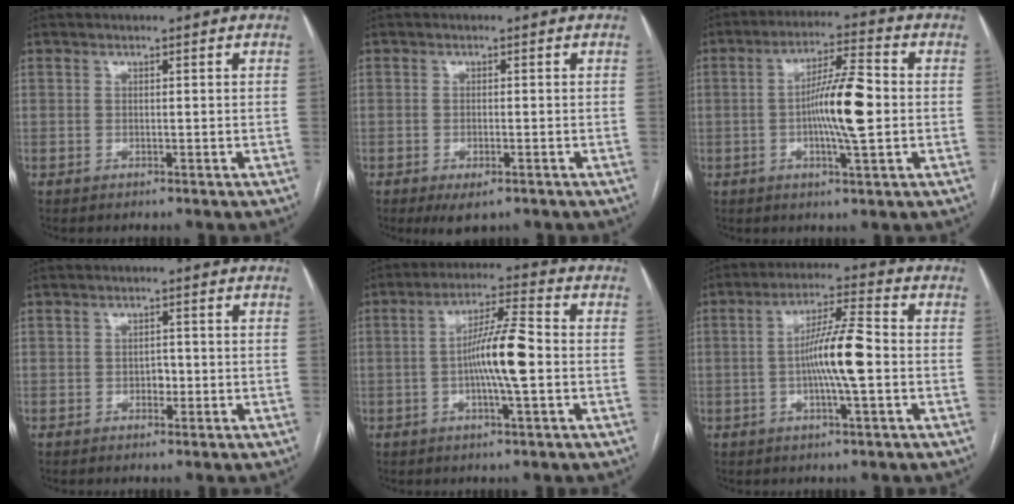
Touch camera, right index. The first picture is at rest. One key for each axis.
{"total": 3.5, "fx": -2.1, "fy": 1.2, "fz": 2.5, "tx": -0.040, "ty": -0.005, "tz": -0.025}
{"total": 10.0, "fx": -0.8, "fy": 0.9, "fz": 10.0, "tx": -0.175, "ty": 0.007, "tz": -0.019}
{"total": 1.5, "fx": -0.4, "fy": 1.0, "fz": 1.0, "tx": -0.012, "ty": 0.004, "tz": -0.007}
{"total": 9.1, "fx": -1.1, "fy": 0.5, "fz": 9.0, "tx": -0.164, "ty": 0.008, "tz": -0.026}
{"total": 9.1, "fx": -1.1, "fy": 0.5, "fz": 9.0, "tx": -0.165, "ty": 0.008, "tz": -0.025}